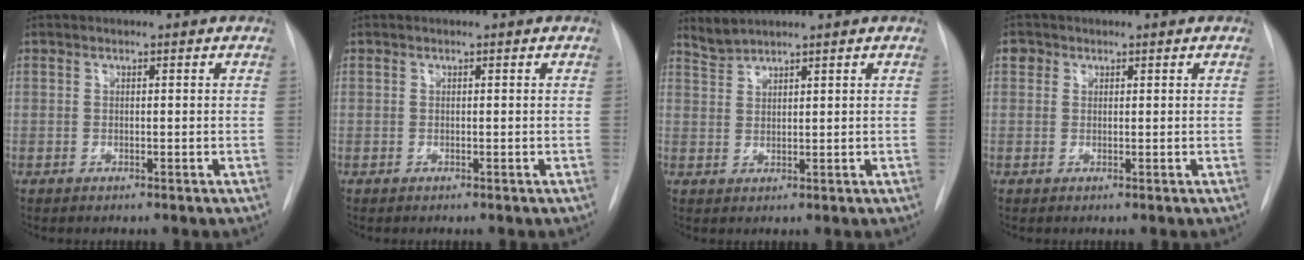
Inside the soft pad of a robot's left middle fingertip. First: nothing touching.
{"total": 0.0}
{"total": 2.3, "force": [2.3, -0.2, -0.1], "torque": [-0.003, 0.006, 0.053]}
{"total": 1.3, "force": [0.6, 1.2, 0.2], "torque": [0.007, 0.005, 0.005]}